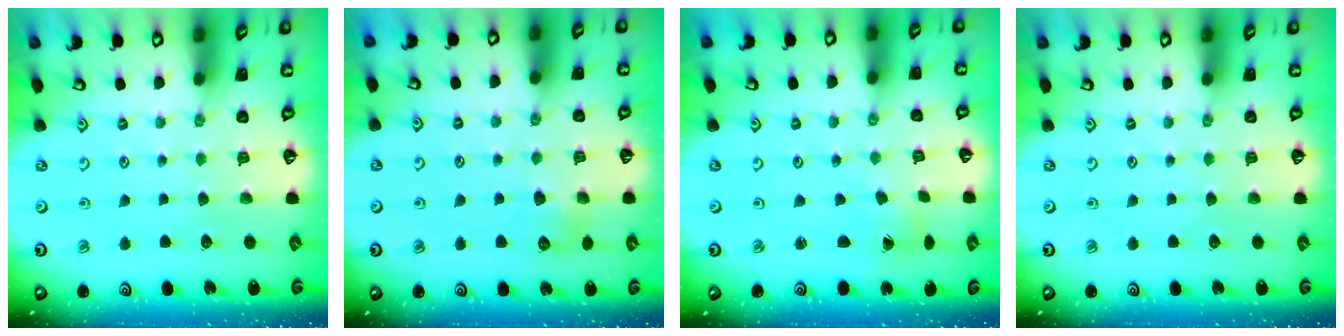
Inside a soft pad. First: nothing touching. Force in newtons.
{"total": 5.6, "press": 5.6, "slide": 0.5}
{"total": 0.7, "press": 0.7, "slide": 0.1}
{"total": 0.0}